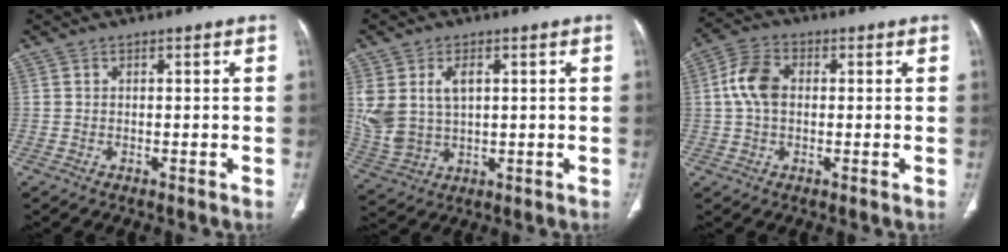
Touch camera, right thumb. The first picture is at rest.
{"total": 10.3, "force": [2.4, 6.6, 7.6], "torque": [-0.161, -0.002, 0.063]}
{"total": 7.4, "force": [0.6, 5.0, 5.4], "torque": [-0.107, 0.018, 0.007]}